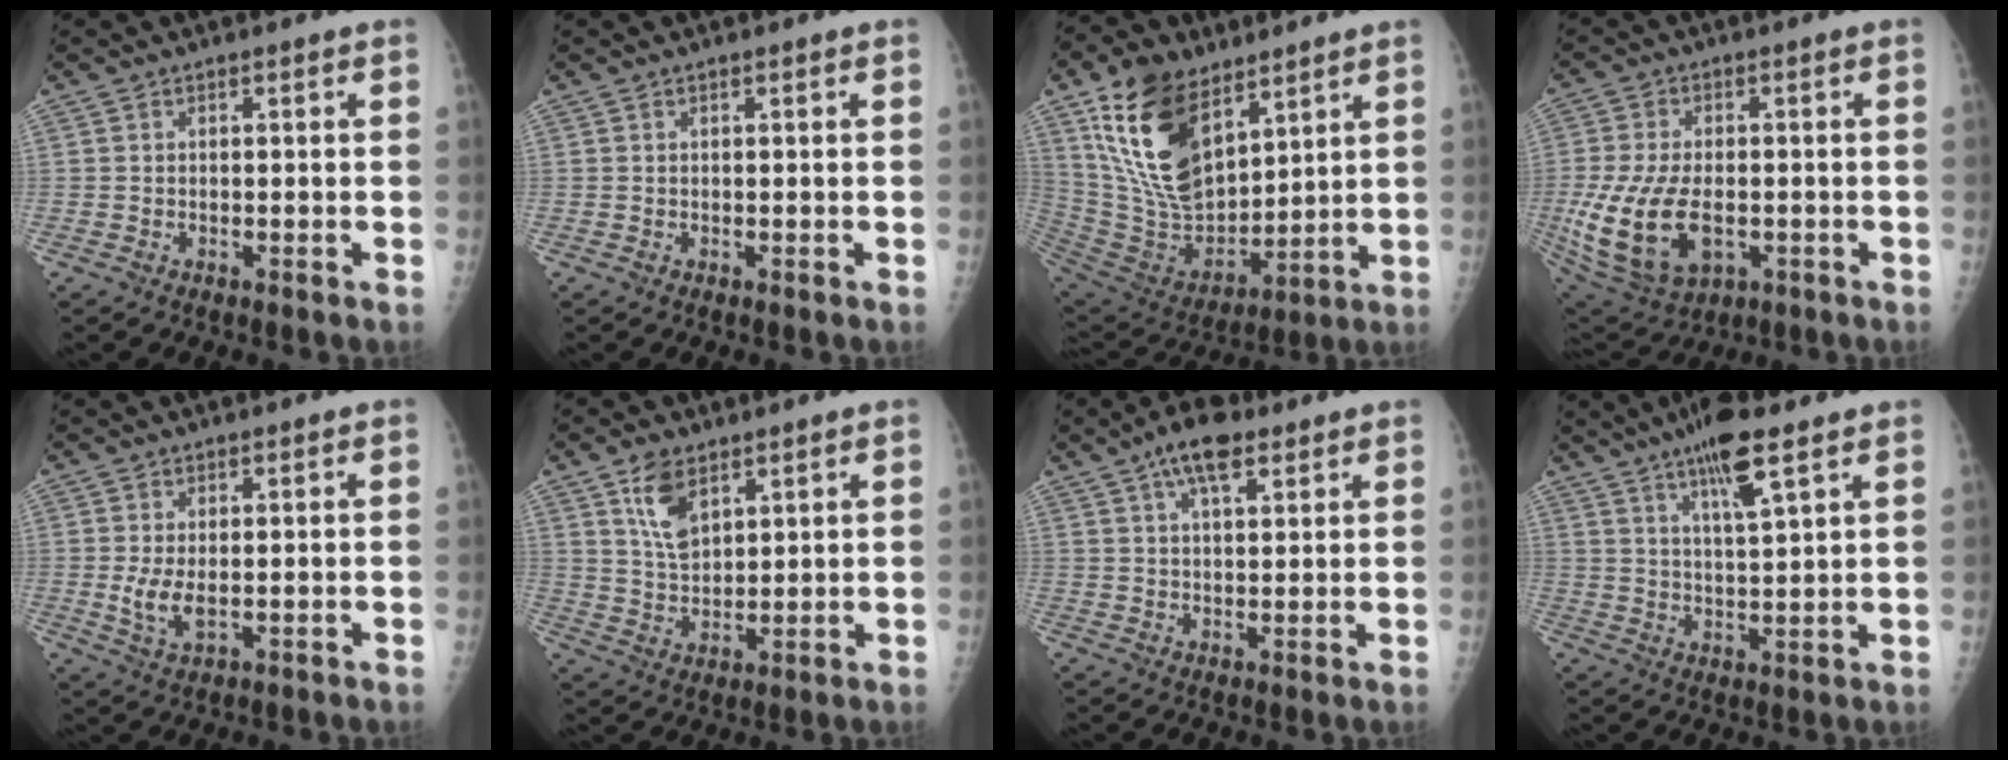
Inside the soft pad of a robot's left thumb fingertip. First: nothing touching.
{"total": 0.0}
{"total": 21.4, "force": [11.0, 11.7, 14.1], "torque": [-0.232, -0.050, 0.218]}
{"total": 16.1, "force": [-3.0, 9.5, 12.7], "torque": [-0.261, -0.010, -0.034]}
{"total": 4.7, "force": [-0.2, 2.4, 4.0], "torque": [-0.075, -0.010, 0.001]}
{"total": 7.9, "force": [4.4, 4.4, 4.9], "torque": [-0.068, -0.025, 0.089]}
{"total": 8.9, "force": [5.1, 4.0, 6.1], "torque": [-0.085, -0.004, 0.085]}
{"total": 9.8, "force": [6.0, 2.0, 7.5], "torque": [-0.125, -0.027, 0.102]}